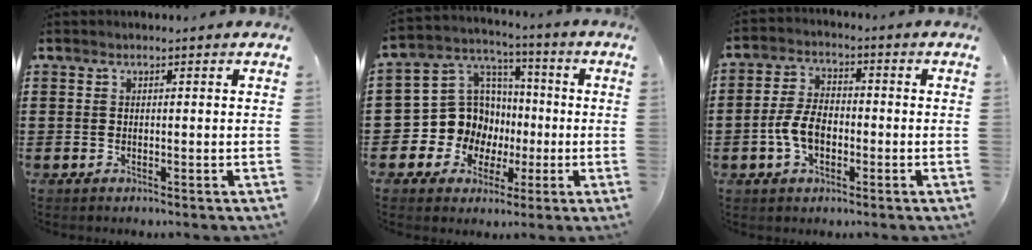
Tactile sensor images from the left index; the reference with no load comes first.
{"total": 10.8, "force": [-1.1, 10.4, 2.8], "torque": [-0.110, -0.001, -0.012]}
{"total": 6.1, "force": [-1.7, 3.5, 4.7], "torque": [-0.116, 0.000, -0.039]}